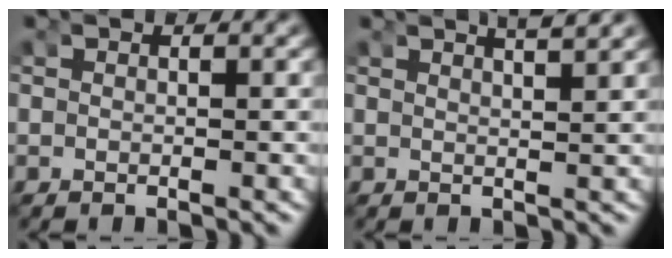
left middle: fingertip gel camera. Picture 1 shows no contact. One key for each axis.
{"total": 3.3, "fx": 2.7, "fy": -0.3, "fz": 1.8, "tx": -0.022, "ty": -0.002, "tz": 0.050}